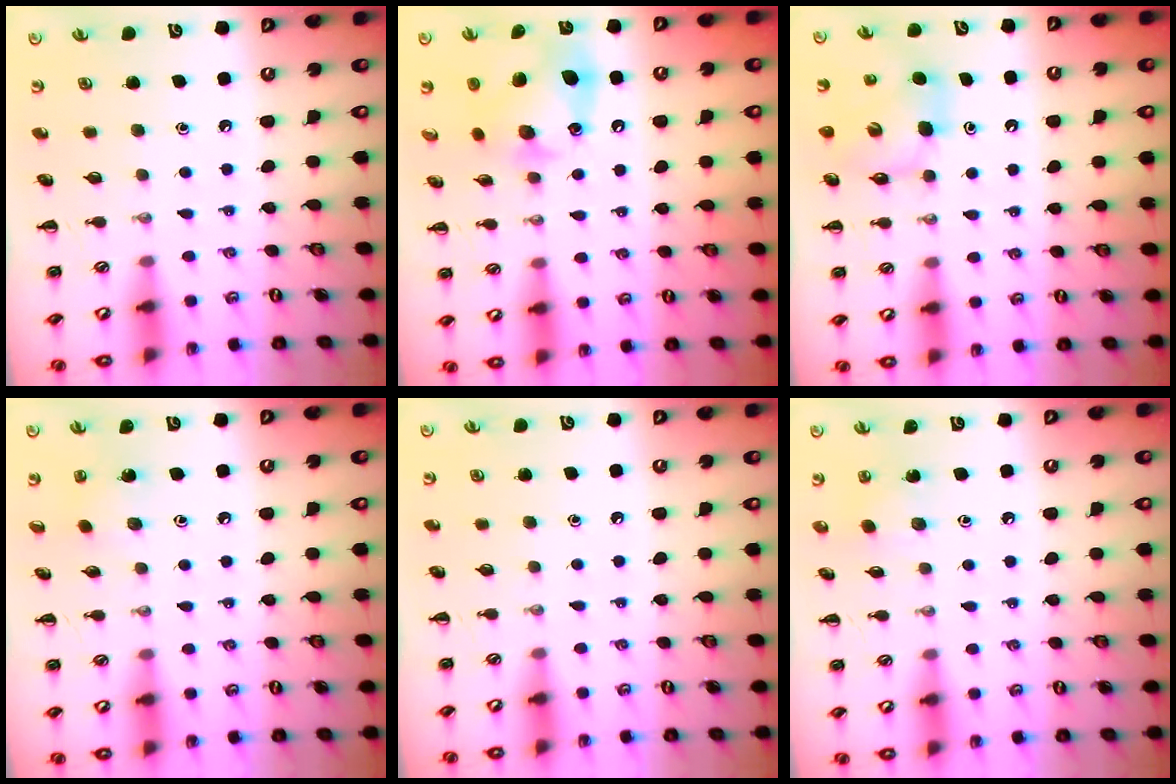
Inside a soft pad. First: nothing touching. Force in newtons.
{"total": 12.7, "press": 12.5, "slide": 1.8}
{"total": 6.5, "press": 6.5, "slide": 1.0}
{"total": 1.9, "press": 1.8, "slide": 0.6}
{"total": 0.0}
{"total": 3.0, "press": 2.8, "slide": 1.0}